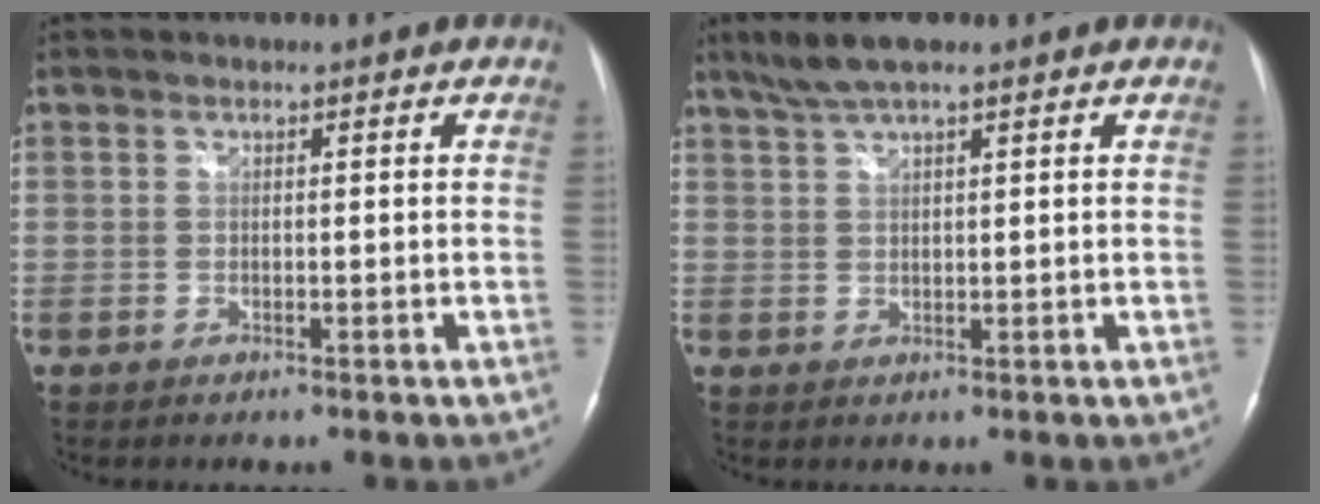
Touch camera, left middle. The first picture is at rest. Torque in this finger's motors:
{"motor_torque": [0.50, -0.26, -0.01, 0.03]}